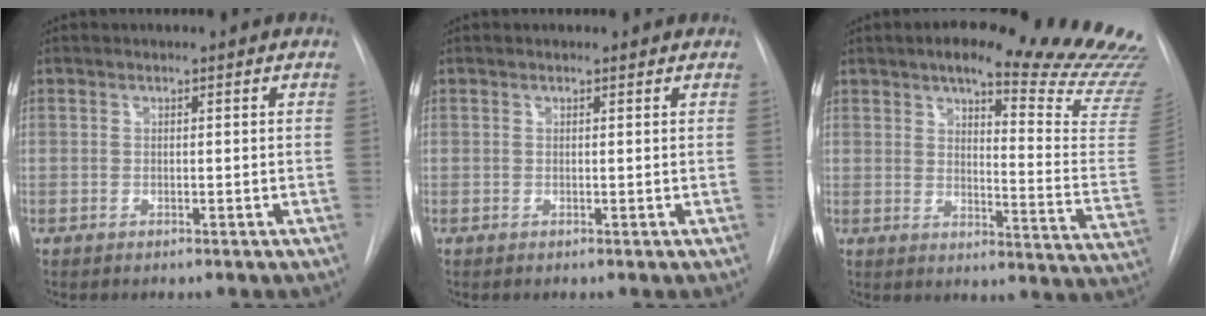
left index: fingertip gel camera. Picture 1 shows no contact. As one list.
[{"total": 1.1, "force": [1.1, 0.3, 0.1], "torque": [-0.011, 0.008, 0.010]}, {"total": 23.5, "force": [20.3, 1.9, 11.7], "torque": [-0.142, -0.101, 0.230]}]